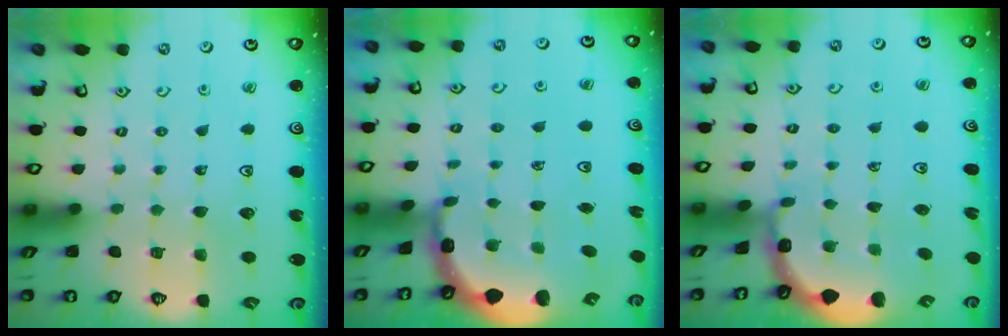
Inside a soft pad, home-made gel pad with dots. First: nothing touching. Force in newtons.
{"total": 2.1, "press": 1.9, "slide": 1.0}
{"total": 1.4, "press": 1.4, "slide": 0.1}